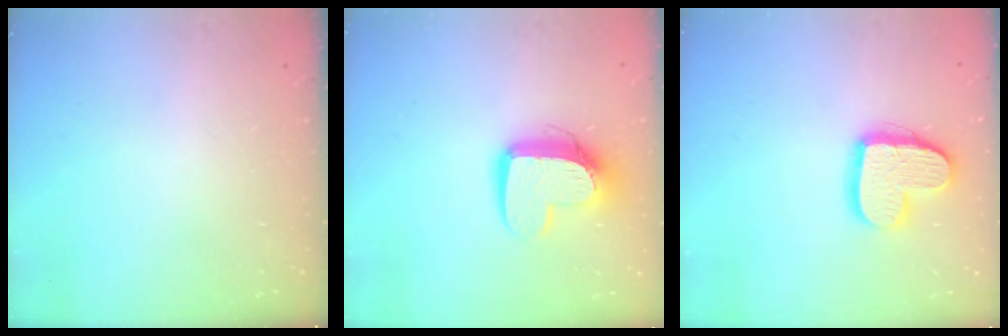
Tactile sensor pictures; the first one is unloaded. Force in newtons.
{"total": 12.2, "press": 12.2, "slide": 1.2}
{"total": 14.9, "press": 14.8, "slide": 1.1}